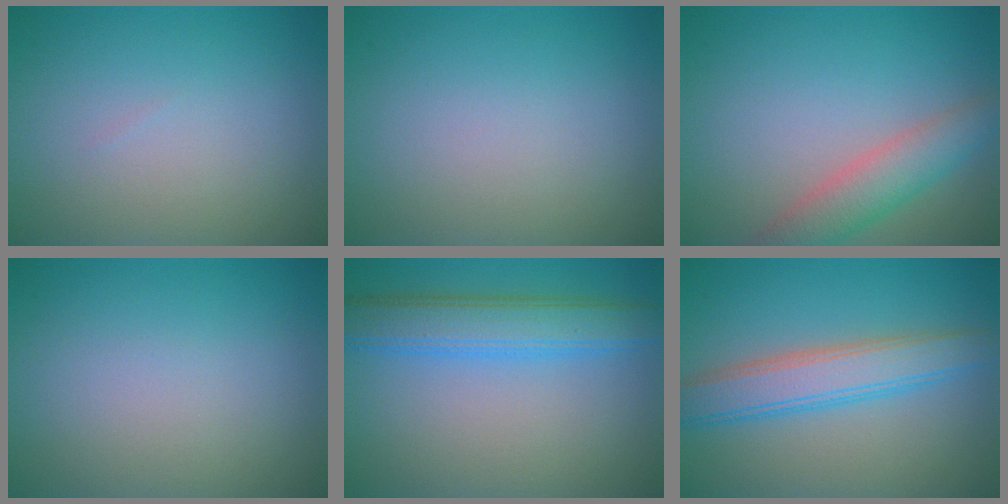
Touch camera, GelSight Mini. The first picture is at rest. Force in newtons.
{"total": 0.0}
{"total": 4.1, "press": 4.1, "slide": 0.4}
{"total": 0.0}
{"total": 5.2, "press": 5.2, "slide": 0.1}
{"total": 4.9, "press": 4.9, "slide": 0.1}